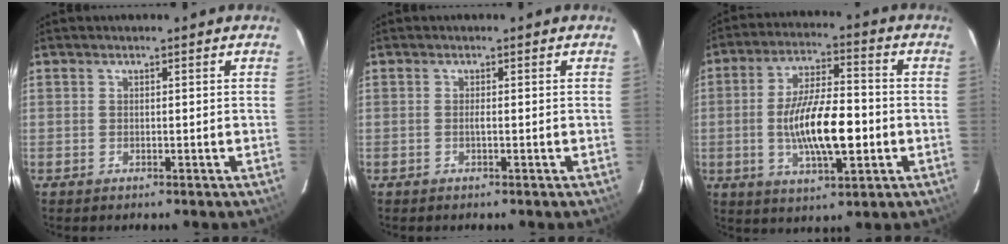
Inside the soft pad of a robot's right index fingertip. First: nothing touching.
{"total": 0.7, "force": [-0.2, -0.1, 0.6], "torque": [-0.012, 0.001, -0.004]}
{"total": 14.0, "force": [-2.6, 4.4, 13.0], "torque": [-0.242, -0.006, -0.042]}